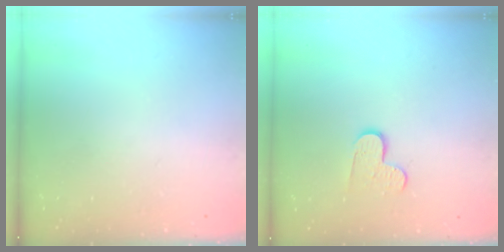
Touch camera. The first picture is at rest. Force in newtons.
{"total": 7.9, "press": 7.9, "slide": 0.5}